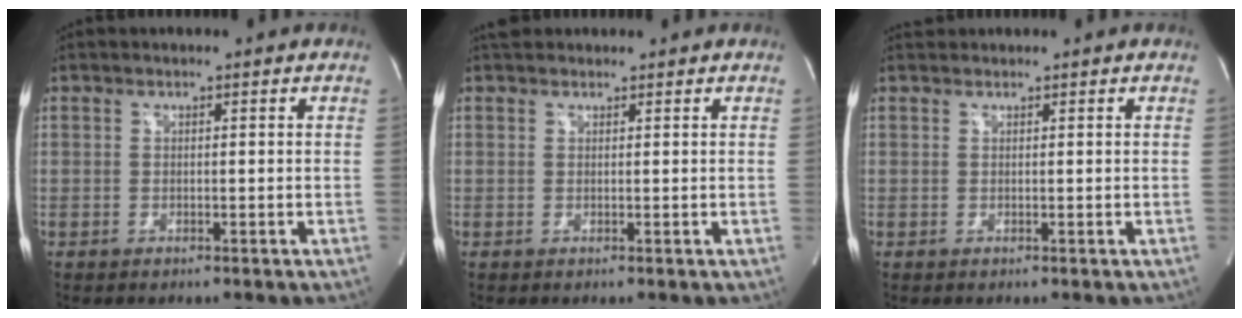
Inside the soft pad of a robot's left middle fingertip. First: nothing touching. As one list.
[{"total": 2.7, "force": [2.3, 1.2, 0.5], "torque": [-0.008, 0.029, 0.038]}, {"total": 0.9, "force": [0.8, 0.2, -0.1], "torque": [-0.007, 0.016, 0.019]}]